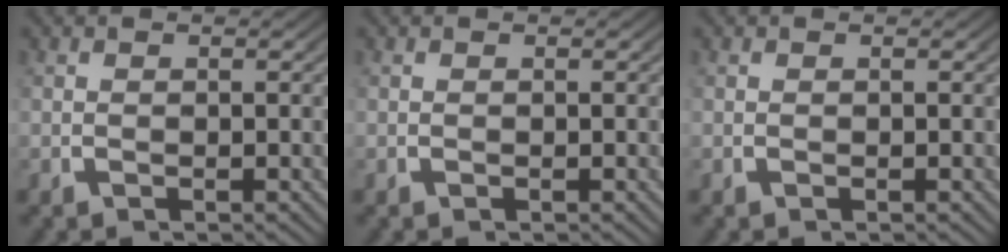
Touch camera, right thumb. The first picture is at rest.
{"total": 0.0}
{"total": 0.0}